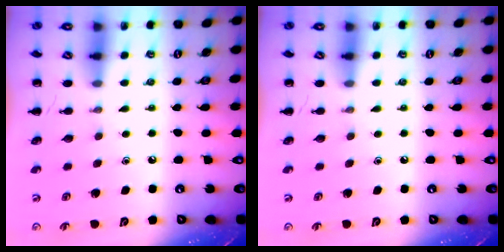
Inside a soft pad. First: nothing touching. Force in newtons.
{"total": 0.0}